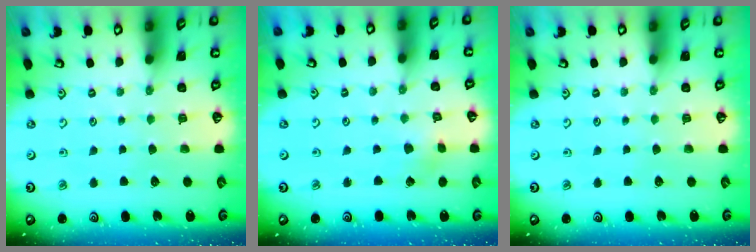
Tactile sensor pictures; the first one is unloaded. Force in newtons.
{"total": 2.0, "press": 2.0, "slide": 0.1}
{"total": 0.0}